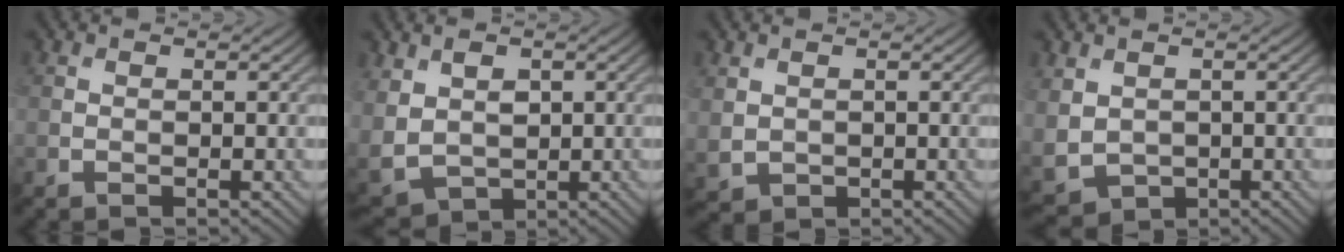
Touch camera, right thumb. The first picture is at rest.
{"total": 7.2, "force": [1.6, 5.5, 4.4], "torque": [-0.126, -0.013, 0.038]}
{"total": 2.1, "force": [0.5, 1.8, 0.9], "torque": [-0.034, -0.008, 0.017]}
{"total": 4.4, "force": [0.7, 3.7, 2.4], "torque": [-0.089, -0.019, 0.015]}